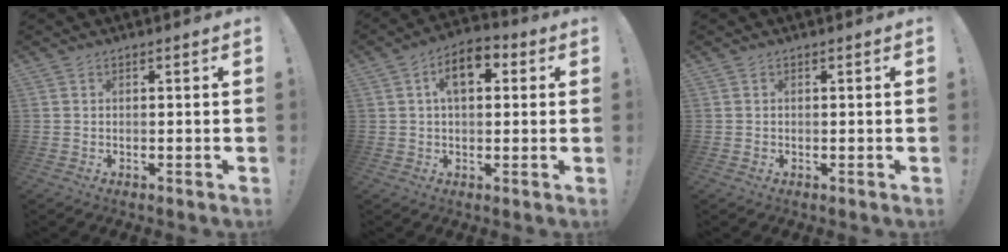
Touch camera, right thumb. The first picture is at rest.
{"total": 9.0, "force": [2.6, 5.2, 6.9], "torque": [-0.107, 0.009, 0.045]}
{"total": 0.6, "force": [0.1, 0.6, 0.0], "torque": [0.005, 0.001, -0.001]}